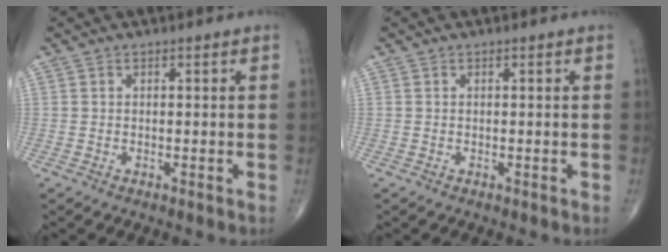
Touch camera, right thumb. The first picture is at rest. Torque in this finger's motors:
{"motor_torque": [0.04, 0.04, 0.00, 0.00, 0.00]}